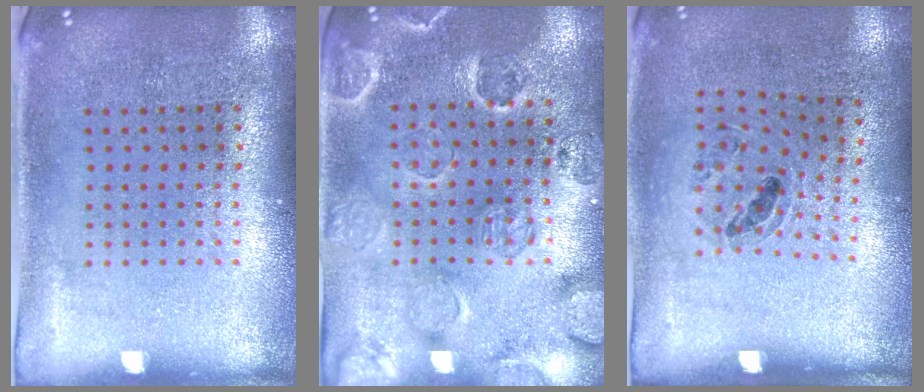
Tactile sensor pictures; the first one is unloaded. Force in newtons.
{"total": 2.5, "press": 2.2, "slide": 1.1}
{"total": 1.0, "press": 0.9, "slide": 0.5}